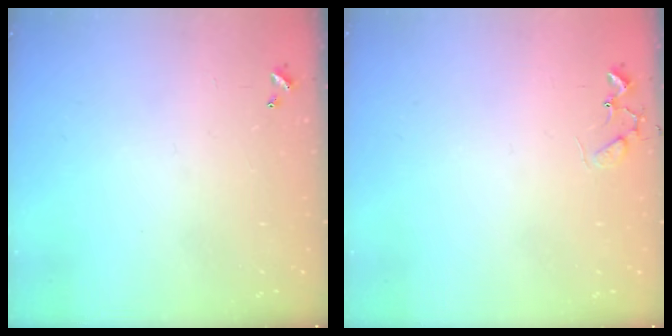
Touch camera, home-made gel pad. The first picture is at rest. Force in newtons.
{"total": 6.2, "press": 6.2, "slide": 0.4}